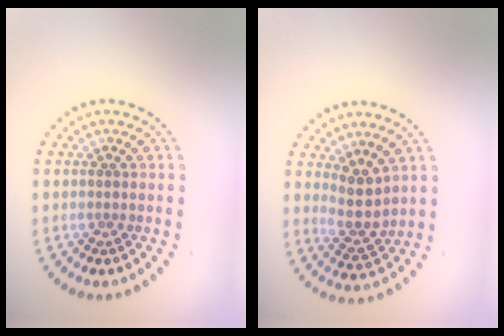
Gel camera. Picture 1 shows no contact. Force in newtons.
{"total": 2.8, "press": 2.2, "slide": 1.7}